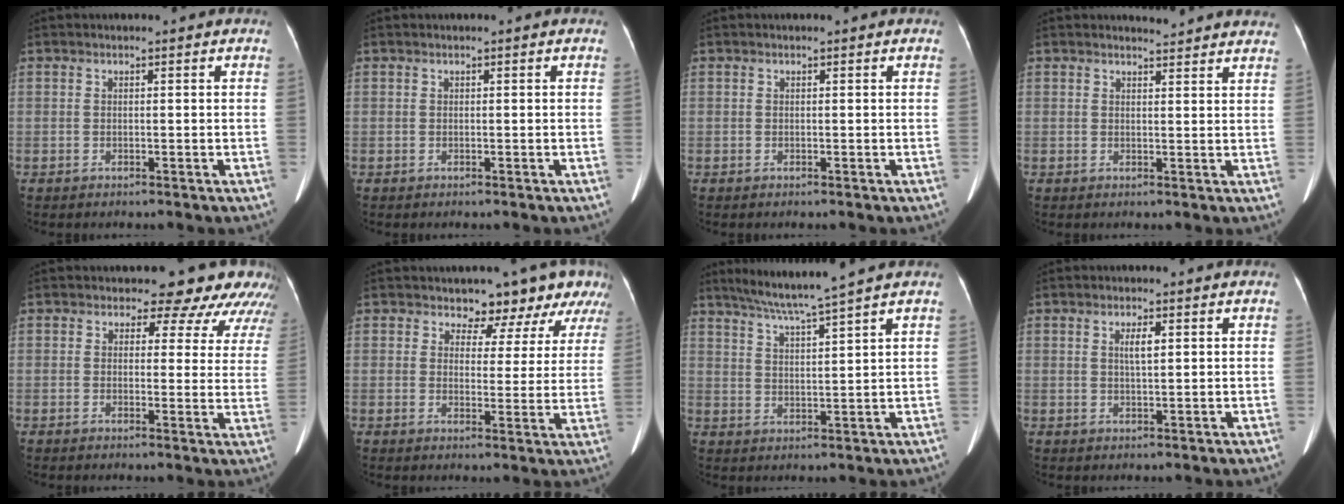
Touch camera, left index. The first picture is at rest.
{"total": 0.0}
{"total": 0.0}
{"total": 6.1, "force": [6.0, 0.6, 1.0], "torque": [-0.011, -0.003, 0.050]}
{"total": 11.6, "force": [9.9, 5.3, 3.1], "torque": [0.002, -0.009, 0.076]}
{"total": 9.4, "force": [8.2, 4.2, 1.7], "torque": [-0.001, -0.005, 0.067]}
{"total": 7.9, "force": [6.5, -1.9, 4.0], "torque": [-0.070, 0.001, 0.114]}
{"total": 2.1, "force": [0.6, 0.3, 2.0], "torque": [-0.041, 0.000, 0.011]}